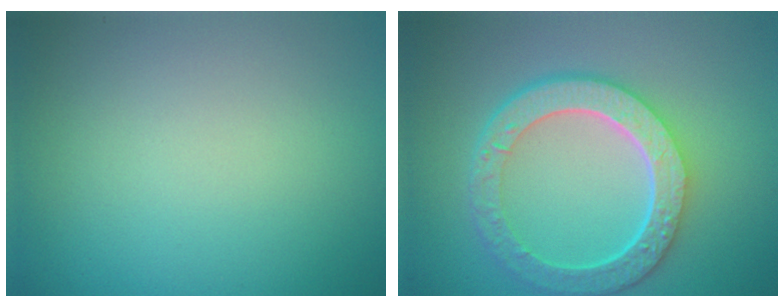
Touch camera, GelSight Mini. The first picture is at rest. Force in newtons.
{"total": 6.4, "press": 4.8, "slide": 4.3}